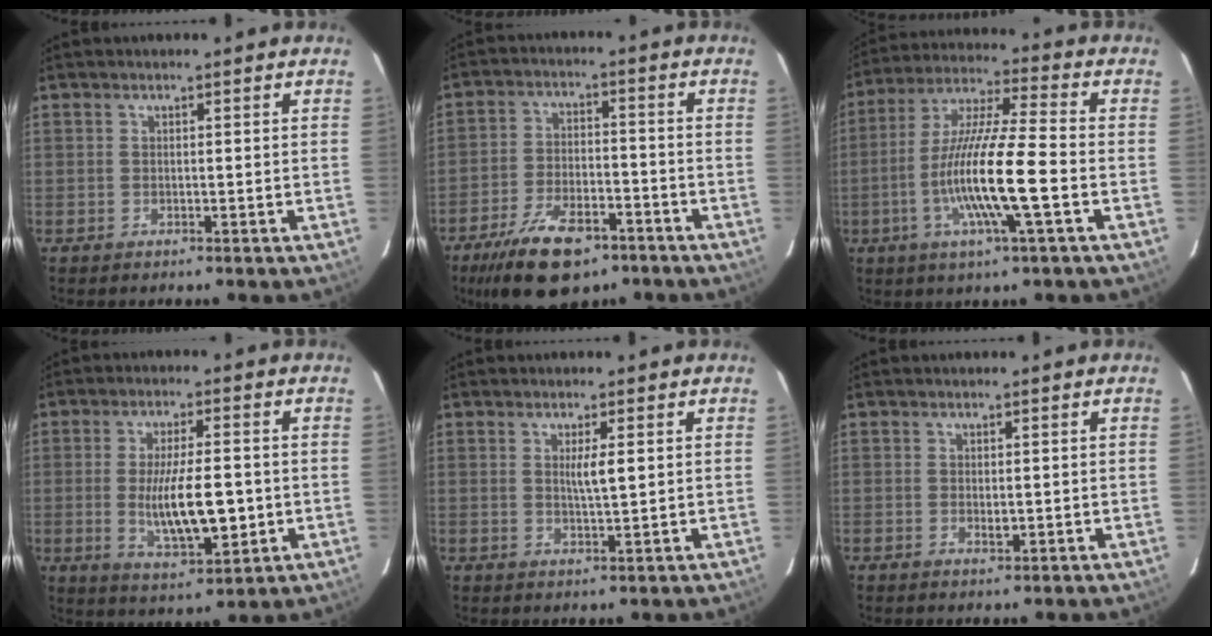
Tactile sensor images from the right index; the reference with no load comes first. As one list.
[{"total": 12.1, "force": [-8.1, 4.7, 7.7], "torque": [-0.146, -0.012, -0.137]}, {"total": 14.4, "force": [-3.6, 0.4, 14.0], "torque": [-0.271, -0.008, -0.071]}, {"total": 10.7, "force": [-1.0, 2.8, 10.3], "torque": [-0.184, -0.012, -0.008]}, {"total": 2.9, "force": [0.7, 0.1, 2.8], "torque": [-0.051, -0.004, 0.013]}, {"total": 1.2, "force": [-0.1, 0.5, 1.1], "torque": [-0.019, -0.003, 0.000]}]